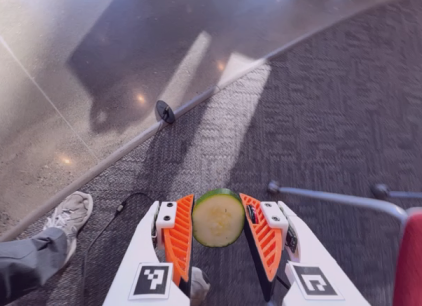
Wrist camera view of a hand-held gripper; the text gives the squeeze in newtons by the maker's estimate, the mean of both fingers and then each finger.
{"total": 10.4, "left": 10.7, "right": 10.1}